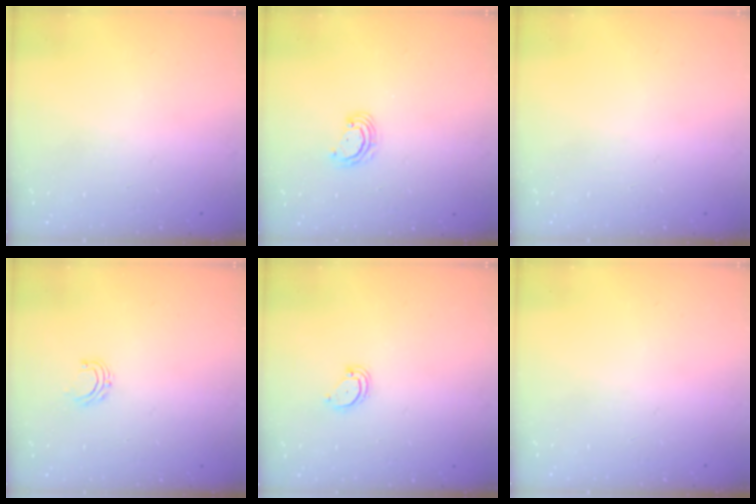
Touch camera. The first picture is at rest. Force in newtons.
{"total": 4.1, "press": 4.1, "slide": 0.4}
{"total": 0.0}
{"total": 5.9, "press": 5.9, "slide": 0.5}
{"total": 2.9, "press": 2.9, "slide": 0.2}
{"total": 0.0}